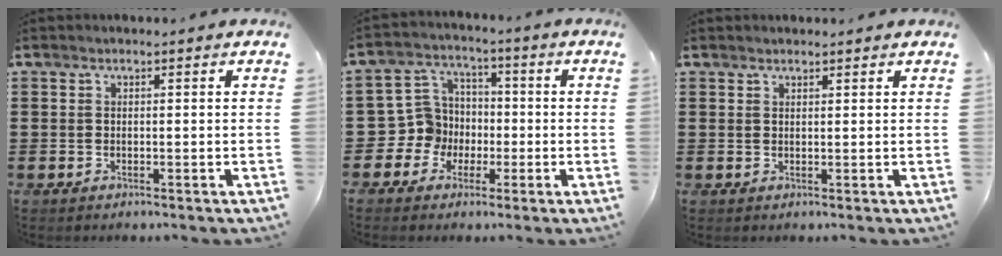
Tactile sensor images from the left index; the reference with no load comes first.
{"total": 7.1, "force": [-1.2, 7.0, 1.2], "torque": [-0.073, 0.000, -0.024]}
{"total": 1.1, "force": [1.0, 0.3, 0.1], "torque": [-0.004, 0.001, 0.020]}